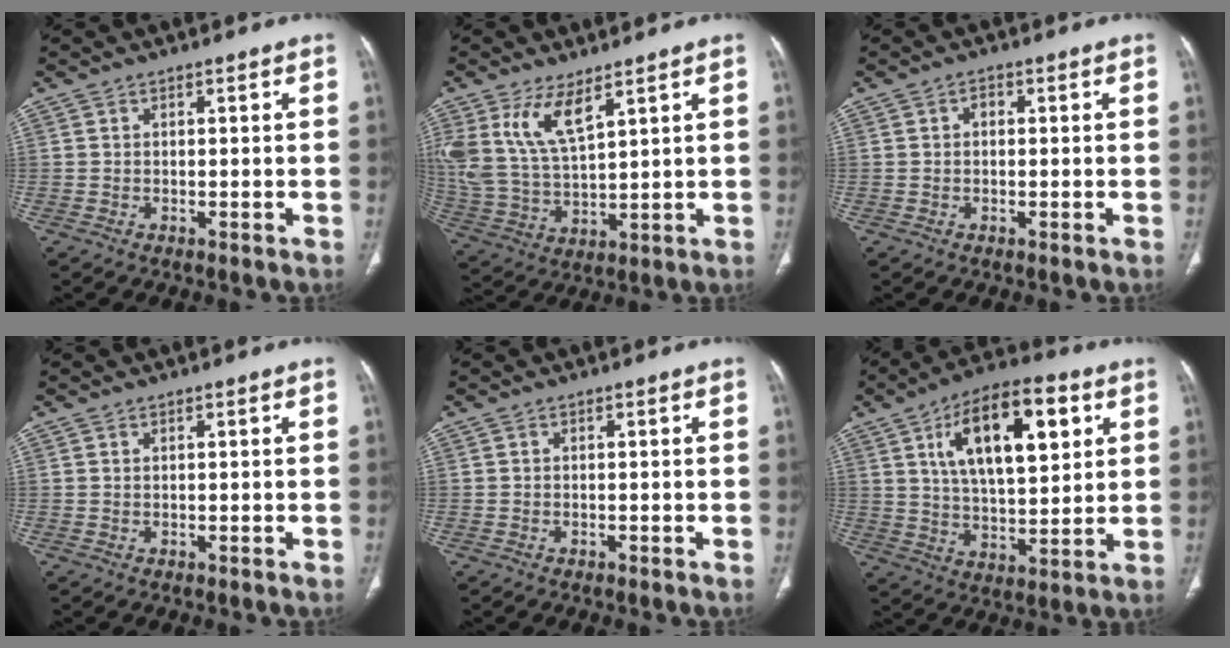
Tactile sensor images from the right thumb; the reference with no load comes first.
{"total": 11.7, "force": [6.4, 4.7, 8.5], "torque": [-0.180, -0.026, 0.144]}
{"total": 1.3, "force": [0.2, 0.9, 0.9], "torque": [-0.010, 0.004, -0.001]}
{"total": 0.0}
{"total": 0.0}
{"total": 19.1, "force": [7.0, 8.5, 15.6], "torque": [-0.226, -0.013, 0.117]}